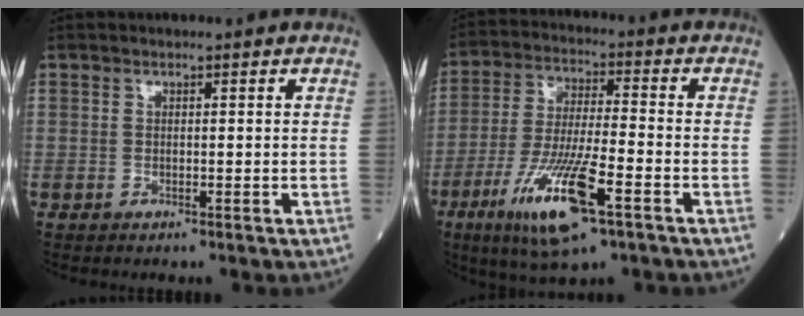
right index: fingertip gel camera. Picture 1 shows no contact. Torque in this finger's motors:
{"motor_torque": [1.86, -0.28, 1.01, 0.21]}